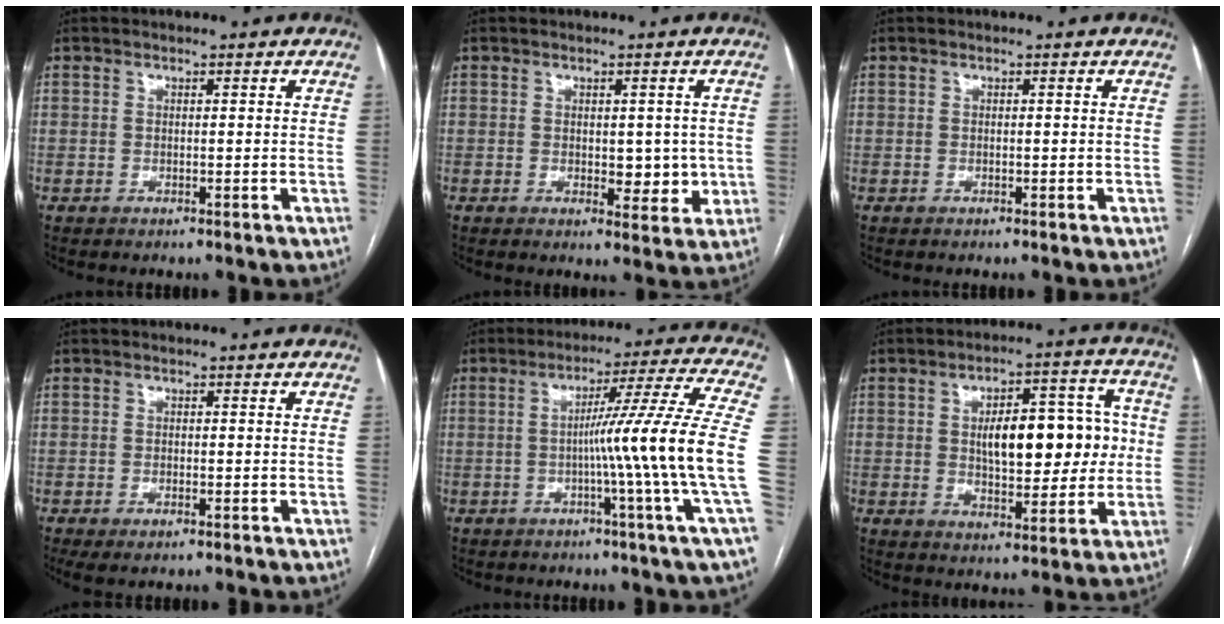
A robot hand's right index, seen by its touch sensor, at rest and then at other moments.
{"total": 4.6, "force": [0.1, 2.6, 3.8], "torque": [-0.036, -0.002, 0.010]}
{"total": 0.0}
{"total": 2.6, "force": [-1.5, 0.8, 1.9], "torque": [-0.032, -0.005, -0.019]}
{"total": 13.9, "force": [-2.4, -3.4, 13.2], "torque": [-0.190, -0.003, -0.043]}
{"total": 13.4, "force": [1.0, 5.6, 12.2], "torque": [-0.174, 0.030, 0.024]}